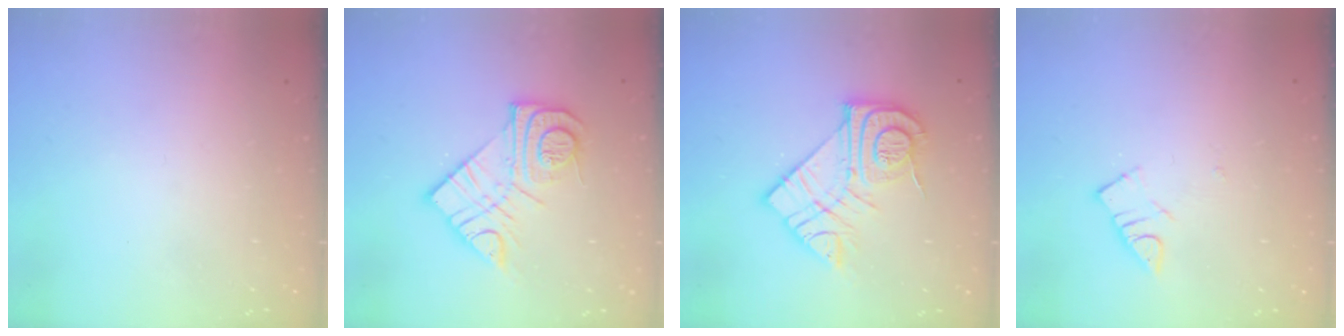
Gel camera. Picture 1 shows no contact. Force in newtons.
{"total": 14.1, "press": 14.1, "slide": 1.0}
{"total": 15.9, "press": 15.9, "slide": 1.0}
{"total": 3.3, "press": 3.3, "slide": 0.2}